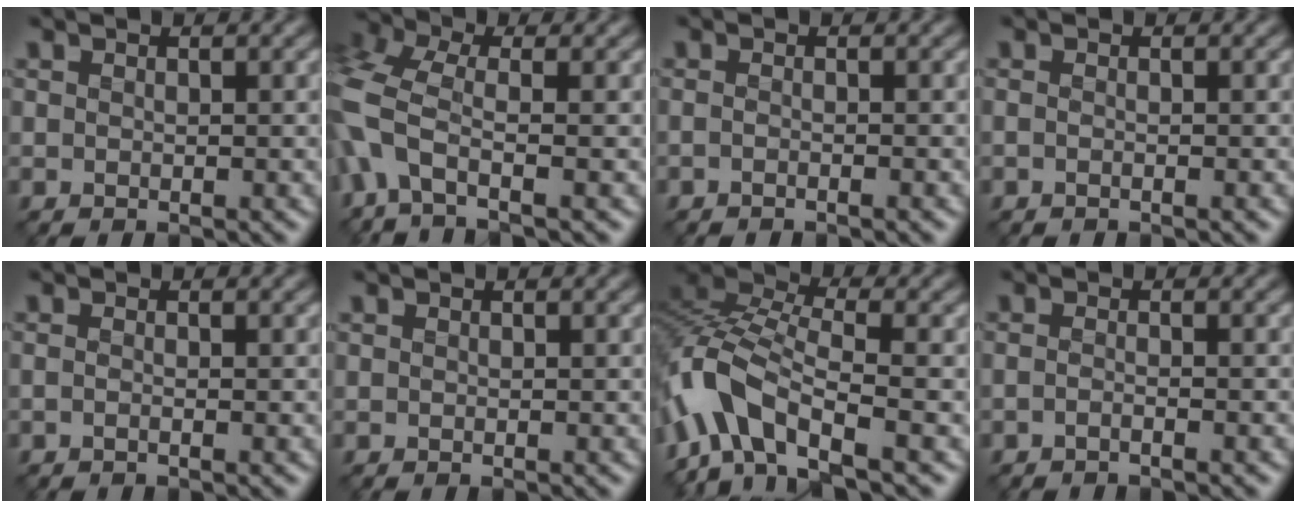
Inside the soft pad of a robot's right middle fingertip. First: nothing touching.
{"total": 7.6, "force": [-2.5, 4.0, 6.0], "torque": [-0.177, -0.003, -0.063]}
{"total": 0.8, "force": [-0.8, 0.0, 0.4], "torque": [-0.006, -0.004, -0.018]}
{"total": 0.5, "force": [-0.5, -0.1, 0.2], "torque": [-0.005, -0.001, -0.013]}
{"total": 0.6, "force": [-0.5, -0.1, 0.2], "torque": [-0.007, -0.002, -0.014]}
{"total": 0.0}
{"total": 7.9, "force": [-4.8, 3.3, 5.3], "torque": [-0.110, 0.007, -0.111]}
{"total": 1.0, "force": [-0.9, 0.1, 0.5], "torque": [-0.005, -0.004, -0.022]}